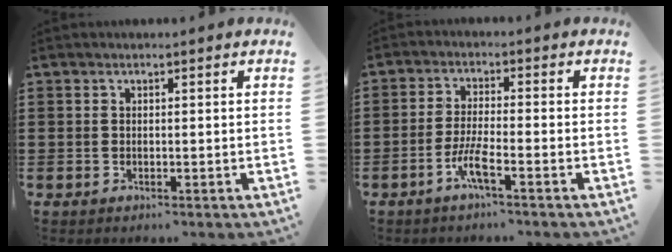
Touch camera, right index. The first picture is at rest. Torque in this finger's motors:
{"motor_torque": [2.14, 0.00, 0.50, 0.07]}